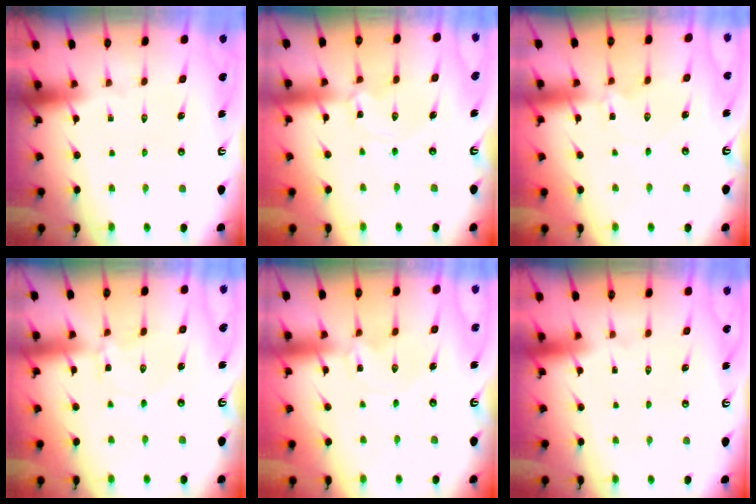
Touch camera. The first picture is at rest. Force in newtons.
{"total": 1.6, "press": 1.6, "slide": 0.1}
{"total": 1.4, "press": 1.4, "slide": 0.2}
{"total": 2.8, "press": 2.8, "slide": 0.3}
{"total": 0.0}
{"total": 1.6, "press": 1.6, "slide": 0.1}